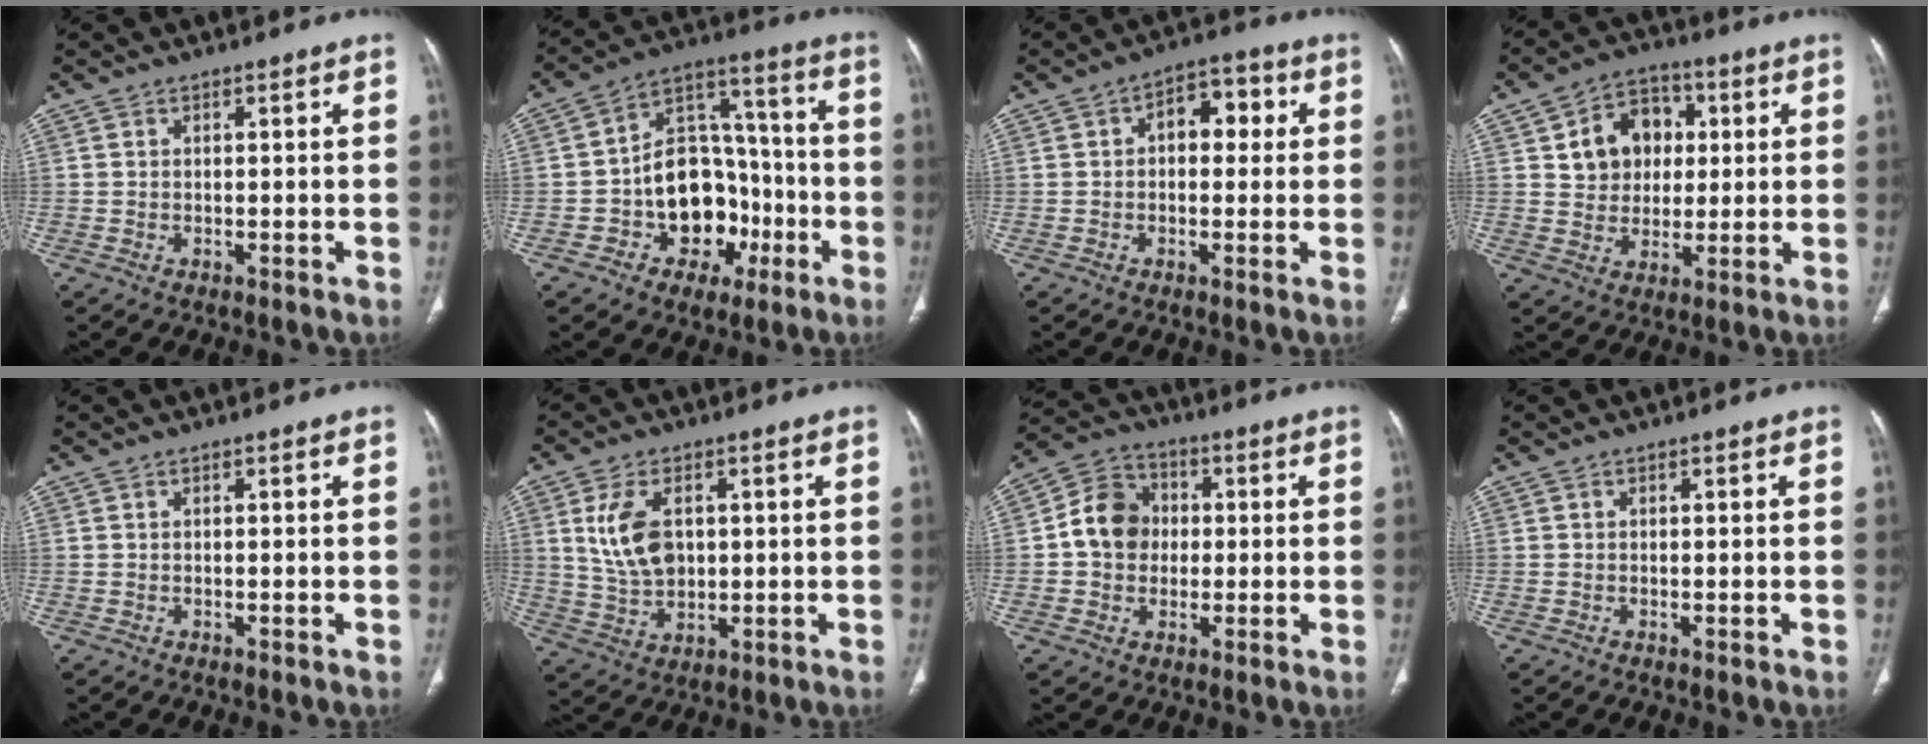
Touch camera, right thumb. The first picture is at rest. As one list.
[{"total": 16.7, "force": [-4.8, 12.2, 10.3], "torque": [-0.104, 0.053, -0.070]}, {"total": 7.3, "force": [1.1, 4.7, 5.5], "torque": [-0.046, 0.023, 0.009]}, {"total": 11.3, "force": [2.8, 9.2, 6.0], "torque": [-0.050, 0.002, 0.045]}, {"total": 0.0}, {"total": 9.3, "force": [2.0, 5.9, 6.9], "torque": [-0.128, -0.006, 0.049]}, {"total": 9.8, "force": [0.2, 8.5, 4.9], "torque": [-0.066, 0.023, -0.007]}, {"total": 0.0}]